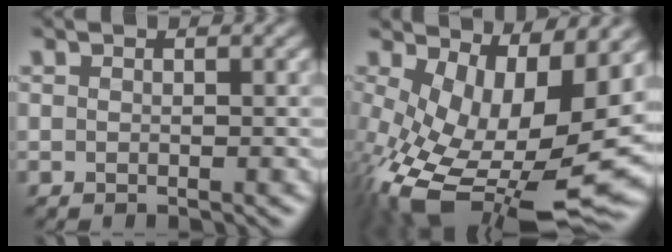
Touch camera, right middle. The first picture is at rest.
{"total": 13.6, "force": [-1.8, 6.7, 11.7], "torque": [-0.227, -0.031, -0.011]}